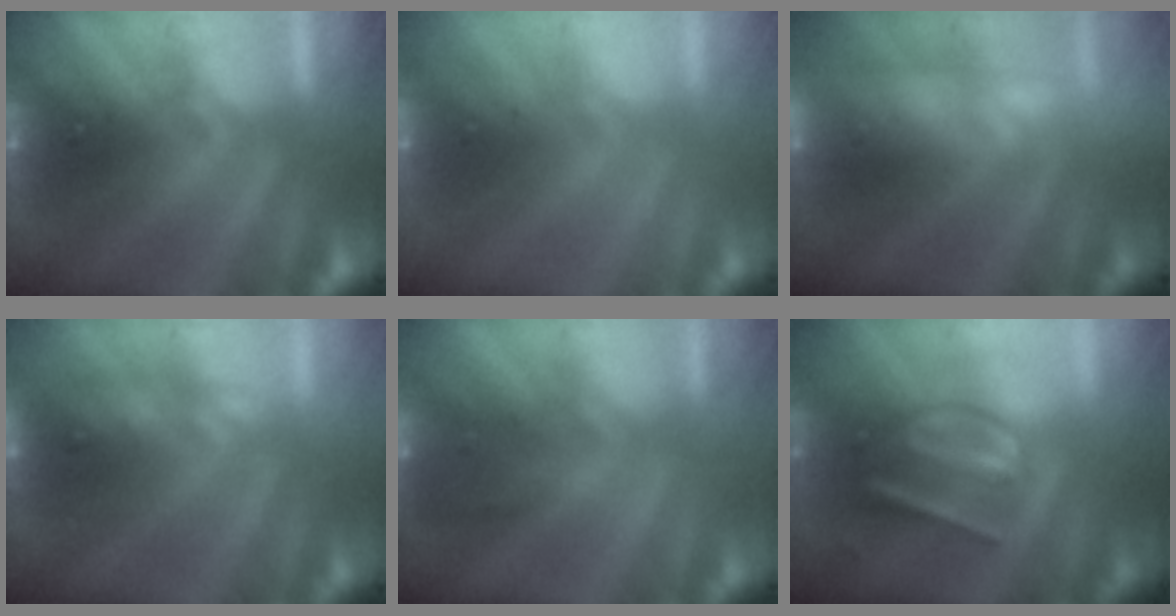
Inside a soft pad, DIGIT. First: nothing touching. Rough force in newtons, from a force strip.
{"total": 4.9}
{"total": 2.4}
{"total": 4.2}
{"total": 5.8}
{"total": 3.0}